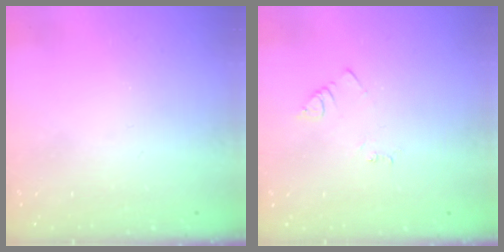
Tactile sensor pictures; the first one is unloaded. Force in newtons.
{"total": 2.7, "press": 2.7, "slide": 0.4}